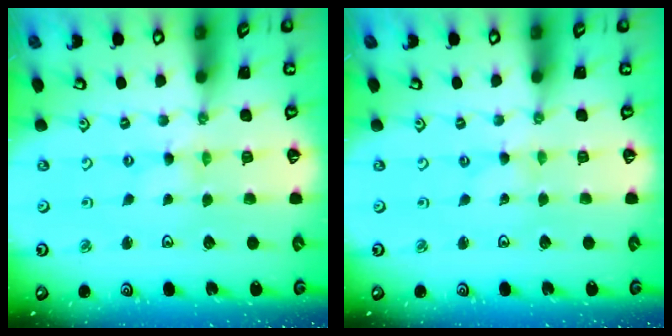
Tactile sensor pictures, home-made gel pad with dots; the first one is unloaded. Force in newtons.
{"total": 0.0}